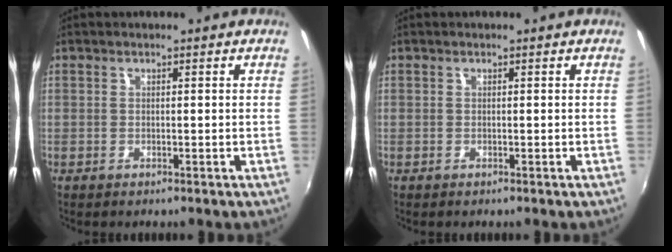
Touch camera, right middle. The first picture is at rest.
{"total": 0.0}